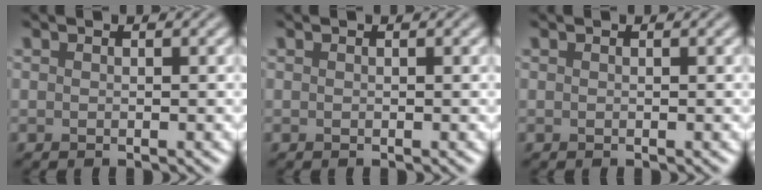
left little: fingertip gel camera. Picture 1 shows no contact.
{"total": 0.0}
{"total": 0.0}